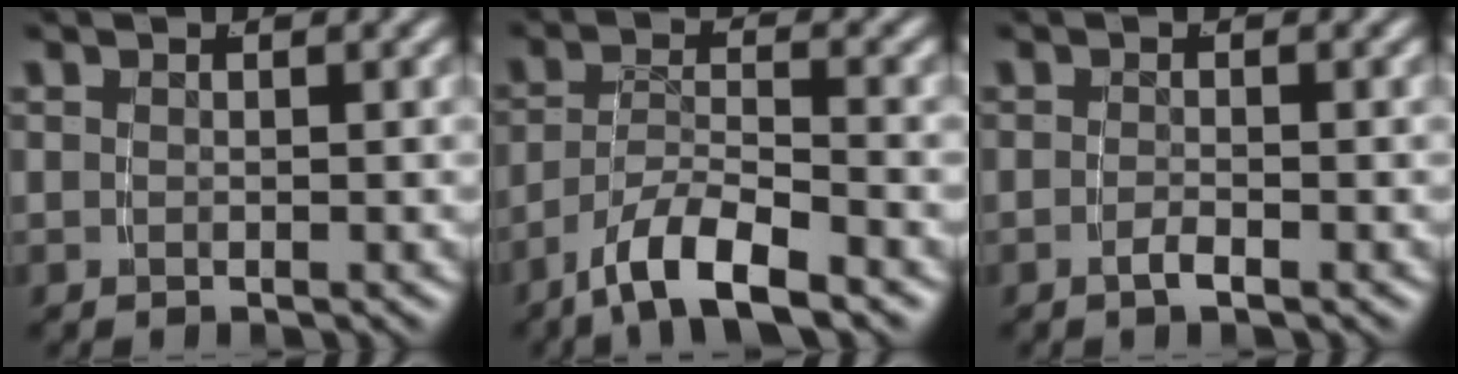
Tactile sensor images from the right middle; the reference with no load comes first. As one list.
[{"total": 5.3, "force": [-3.5, 1.6, 3.6], "torque": [-0.061, -0.008, -0.060]}, {"total": 1.3, "force": [-1.1, 0.0, 0.6], "torque": [-0.013, 0.000, -0.023]}]